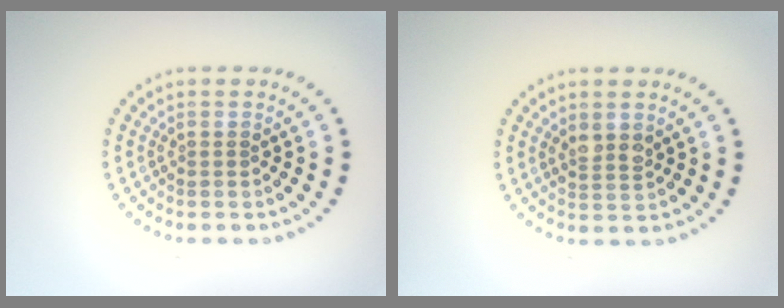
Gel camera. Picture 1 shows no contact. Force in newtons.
{"total": 1.7, "press": 1.5, "slide": 0.7}